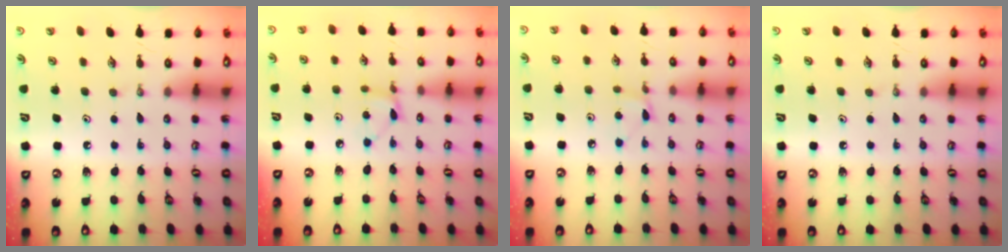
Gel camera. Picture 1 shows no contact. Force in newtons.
{"total": 3.5, "press": 3.5, "slide": 0.4}
{"total": 2.8, "press": 2.8, "slide": 0.4}
{"total": 0.0}